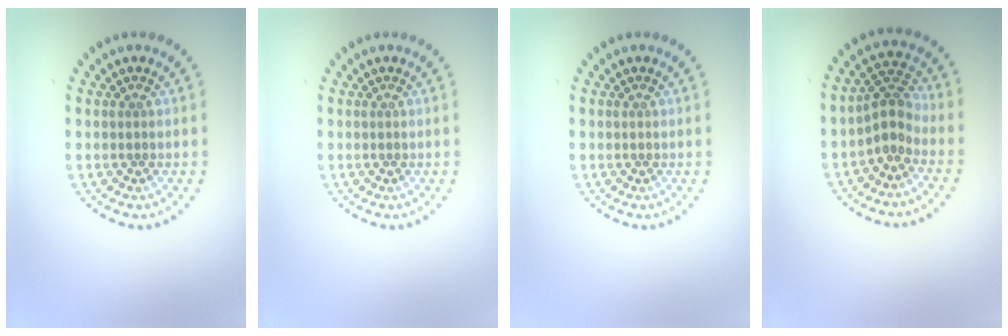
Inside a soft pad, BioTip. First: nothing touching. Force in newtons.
{"total": 0.0}
{"total": 0.0}
{"total": 2.8, "press": 2.4, "slide": 1.4}